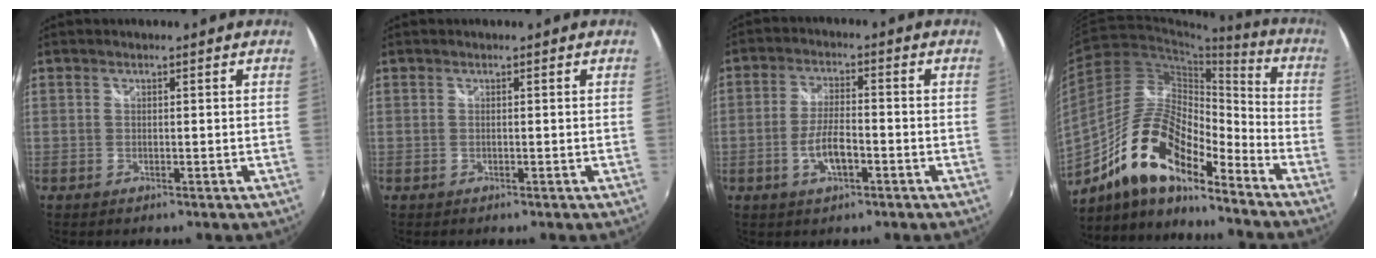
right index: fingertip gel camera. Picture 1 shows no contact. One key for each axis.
{"total": 0.0}
{"total": 6.2, "fx": -2.5, "fy": 2.2, "fz": 5.3, "tx": -0.106, "ty": -0.002, "tz": -0.043}
{"total": 16.7, "fx": -11.8, "fy": 5.0, "fz": 10.6, "tx": -0.194, "ty": 0.009, "tz": -0.229}